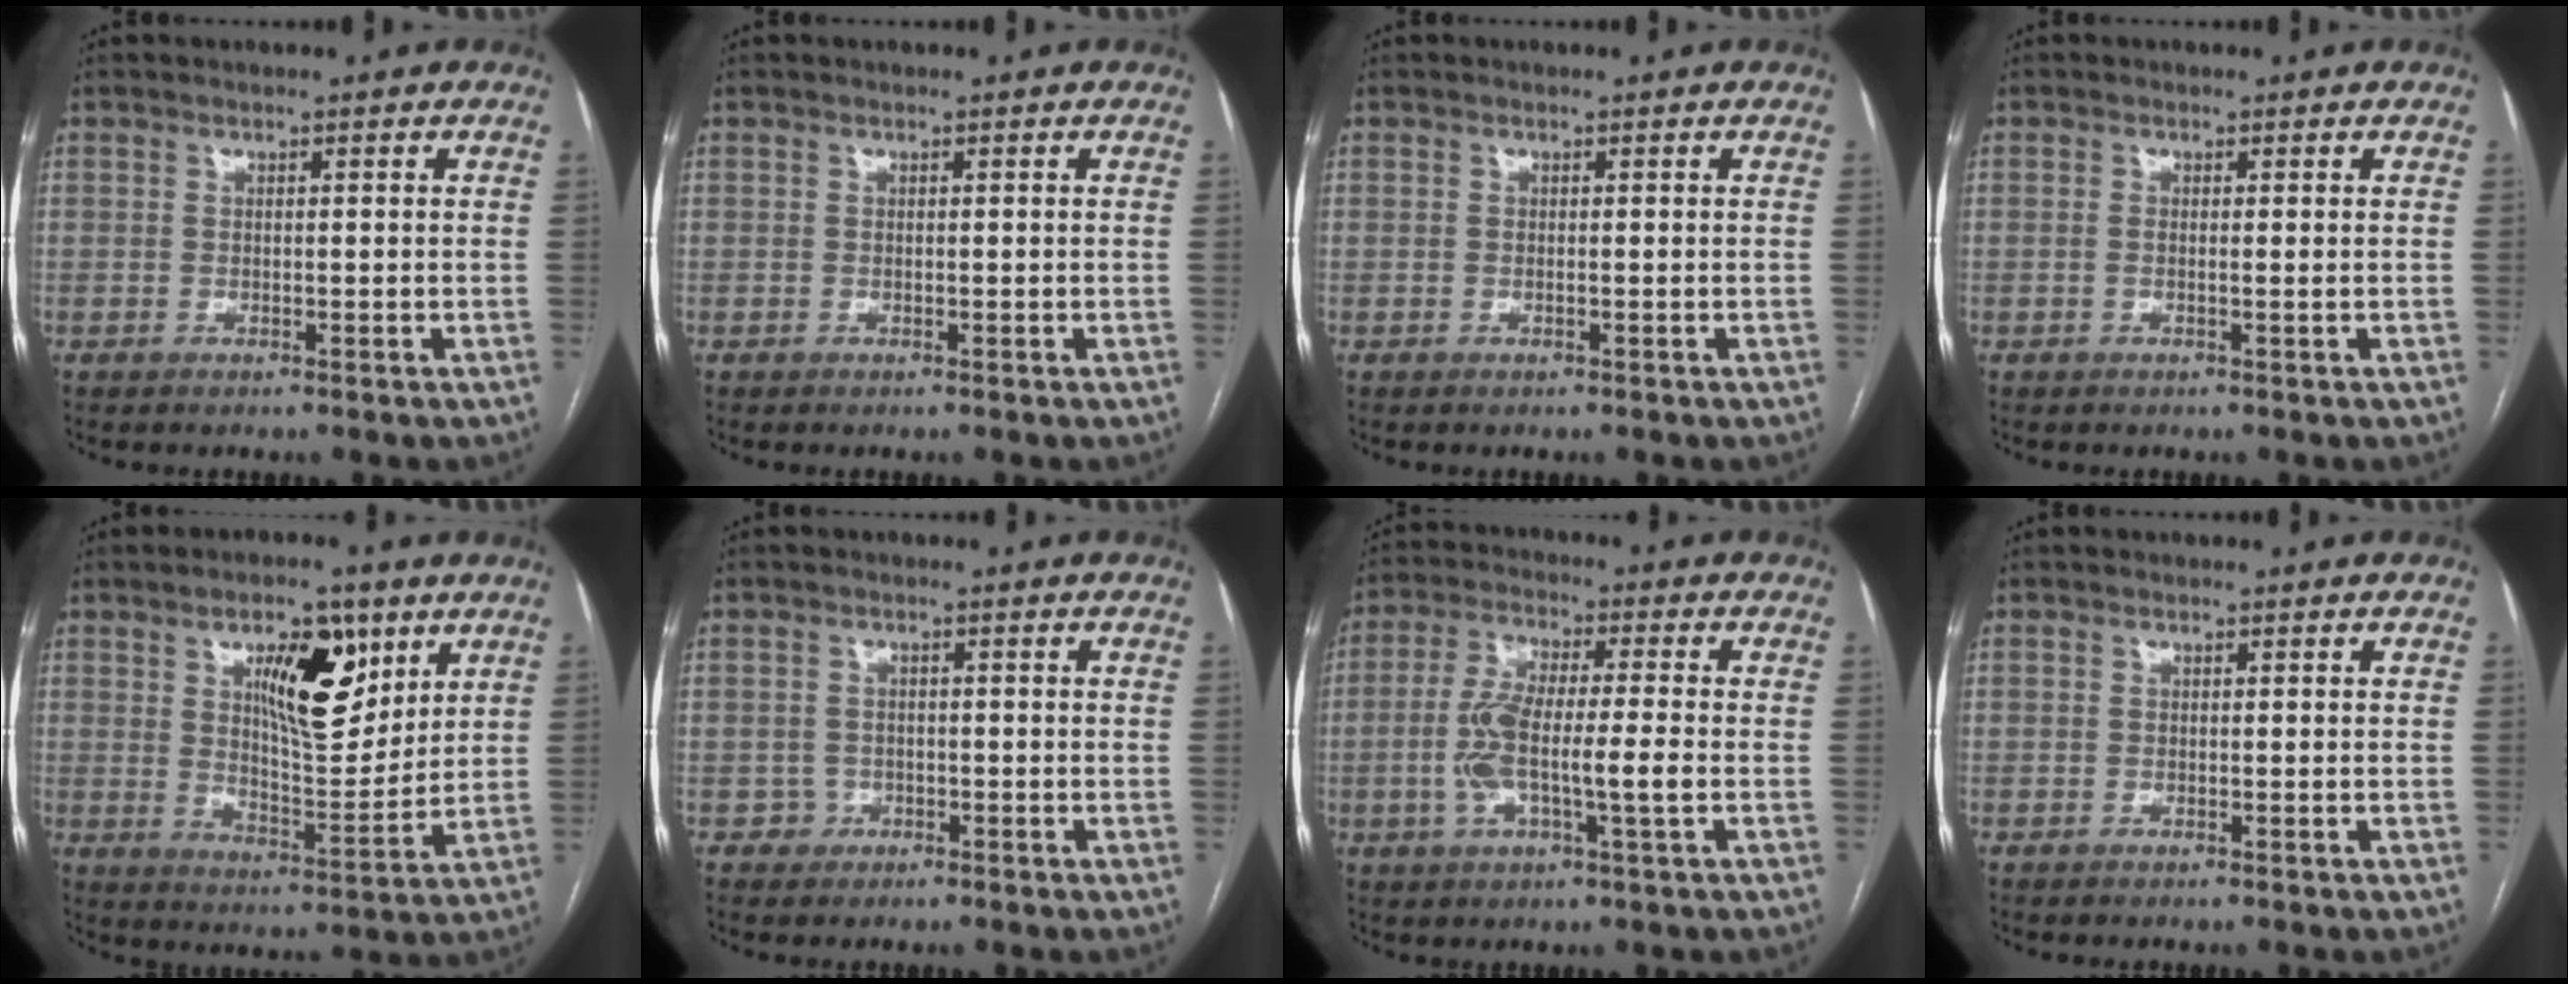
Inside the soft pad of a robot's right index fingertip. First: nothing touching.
{"total": 0.0}
{"total": 0.0}
{"total": 0.8, "force": [0.0, 0.0, 0.8], "torque": [-0.020, -0.001, 0.000]}
{"total": 11.5, "force": [5.3, 4.2, 9.3], "torque": [-0.149, 0.003, 0.092]}
{"total": 2.2, "force": [-0.8, 2.0, -0.2], "torque": [0.014, 0.013, -0.015]}
{"total": 9.6, "force": [-1.7, 1.2, 9.4], "torque": [-0.188, 0.009, -0.034]}
{"total": 0.0}